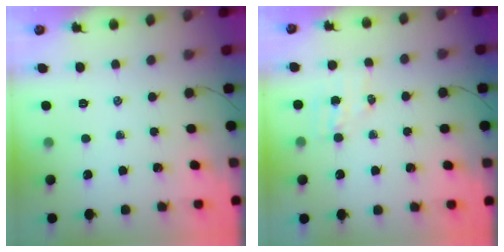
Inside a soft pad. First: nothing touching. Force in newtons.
{"total": 4.7, "press": 4.6, "slide": 1.0}